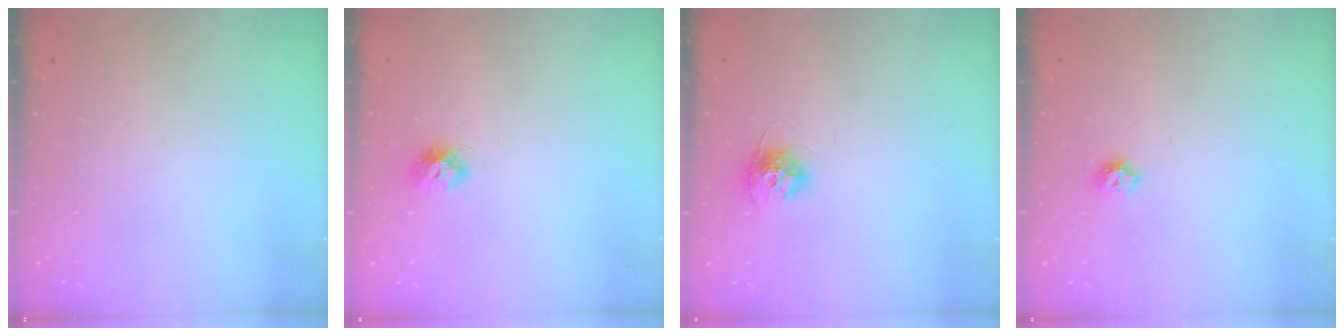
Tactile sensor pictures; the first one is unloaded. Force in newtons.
{"total": 7.4, "press": 7.4, "slide": 0.2}
{"total": 10.6, "press": 10.6, "slide": 0.7}
{"total": 4.7, "press": 4.7, "slide": 0.7}